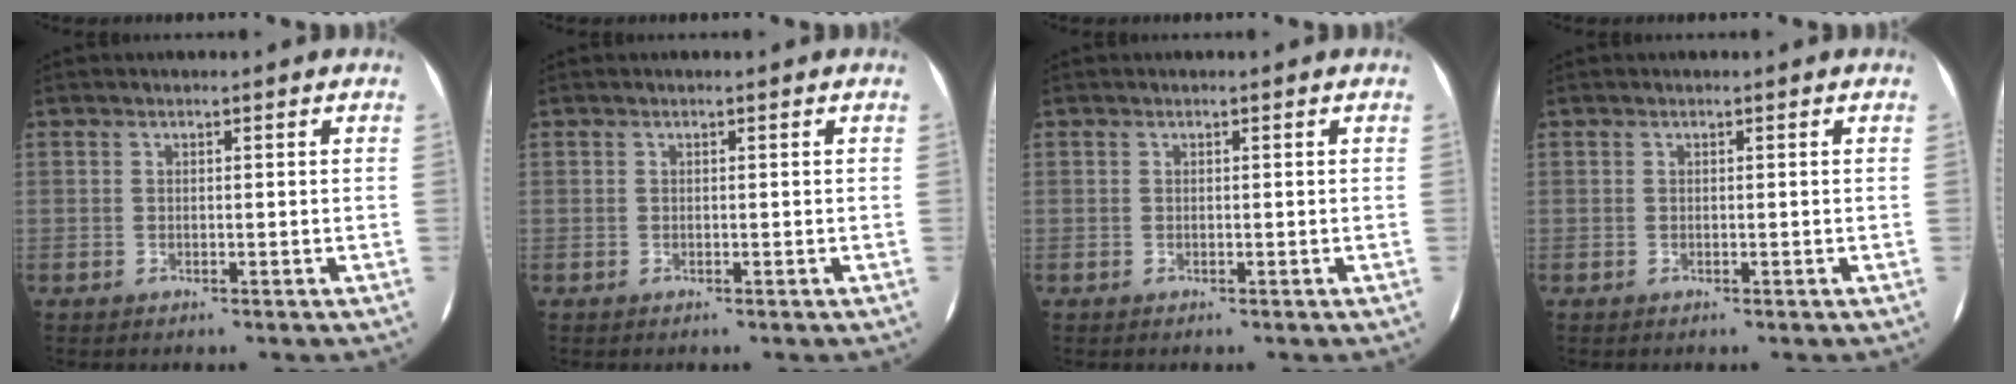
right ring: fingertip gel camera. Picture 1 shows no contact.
{"total": 0.0}
{"total": 0.0}
{"total": 0.0}